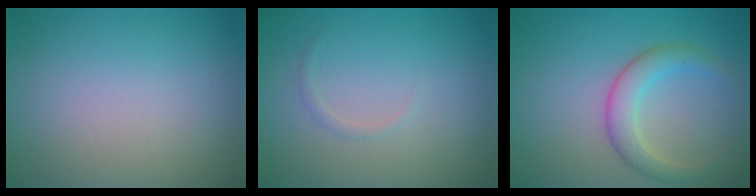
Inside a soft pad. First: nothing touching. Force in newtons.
{"total": 0.6, "press": 0.6, "slide": 0.0}
{"total": 3.2, "press": 3.2, "slide": 0.1}